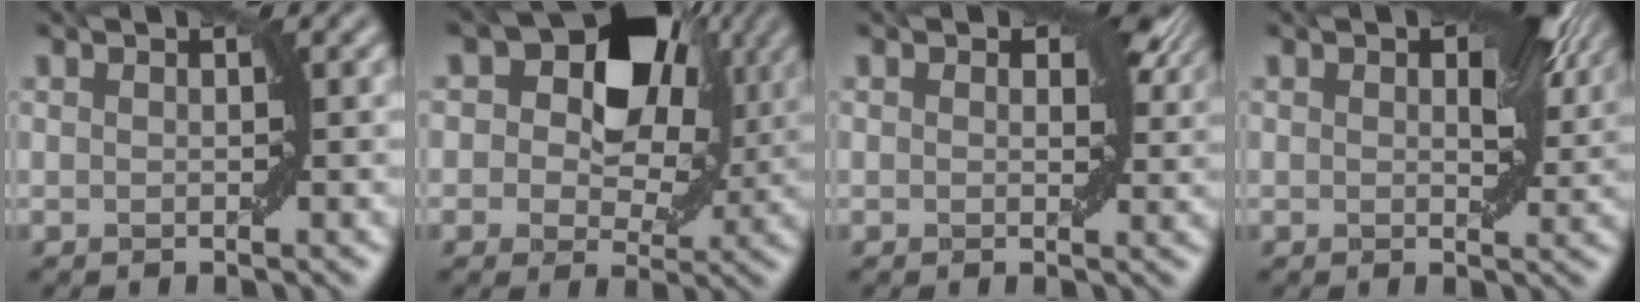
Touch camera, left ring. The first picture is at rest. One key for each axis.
{"total": 10.8, "fx": 3.4, "fy": 7.2, "fz": 7.3, "tx": -0.086, "ty": 0.012, "tz": 0.033}
{"total": 4.2, "fx": 1.7, "fy": 2.4, "fz": 3.0, "tx": -0.033, "ty": 0.000, "tz": 0.022}
{"total": 5.9, "fx": 2.0, "fy": 3.0, "fz": 4.7, "tx": -0.061, "ty": 0.002, "tz": 0.030}